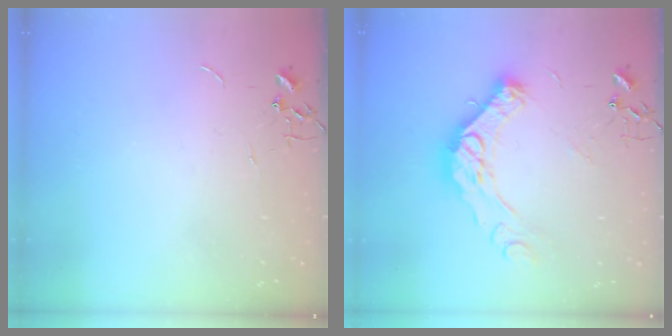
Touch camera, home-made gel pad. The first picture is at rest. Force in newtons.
{"total": 16.5, "press": 16.5, "slide": 1.2}